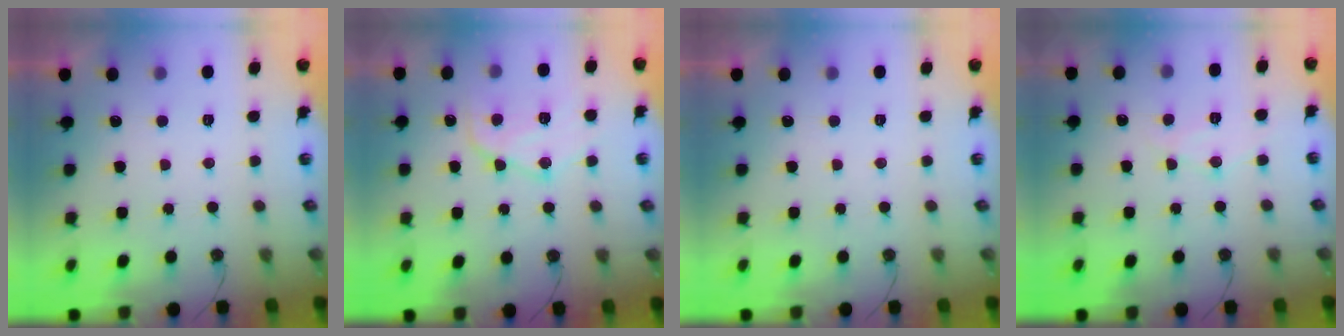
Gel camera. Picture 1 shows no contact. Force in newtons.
{"total": 15.4, "press": 15.4, "slide": 1.1}
{"total": 0.0}
{"total": 7.3, "press": 7.3, "slide": 0.6}